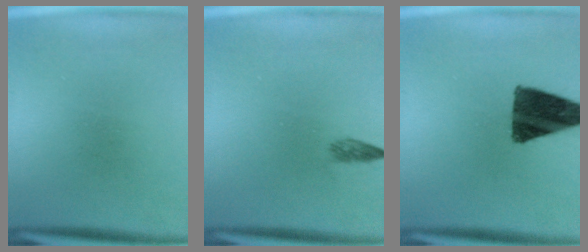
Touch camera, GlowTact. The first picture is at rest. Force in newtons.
{"total": 1.3}
{"total": 12.4}